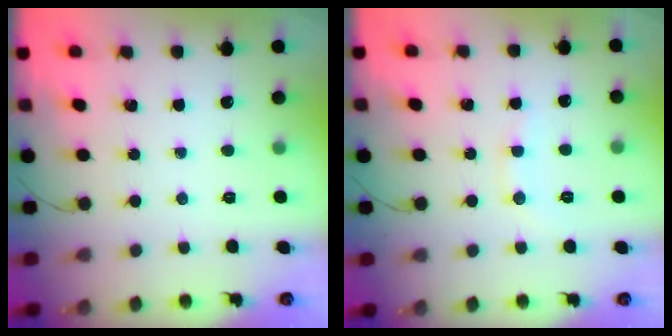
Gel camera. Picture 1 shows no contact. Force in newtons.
{"total": 6.5, "press": 6.4, "slide": 1.4}